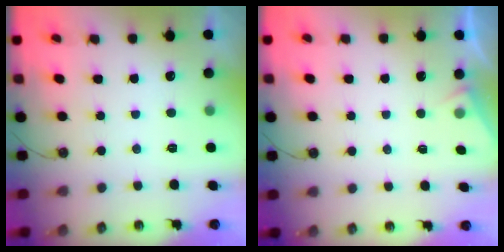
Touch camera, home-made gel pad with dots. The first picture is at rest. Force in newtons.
{"total": 3.6, "press": 3.5, "slide": 0.4}